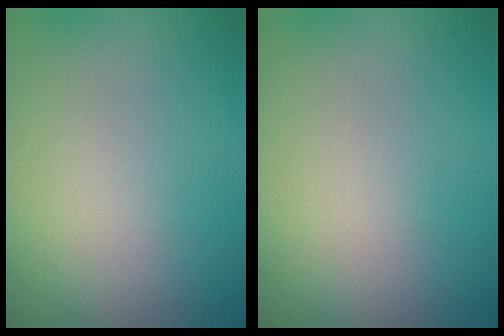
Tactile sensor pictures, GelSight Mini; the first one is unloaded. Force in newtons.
{"total": 0.0}